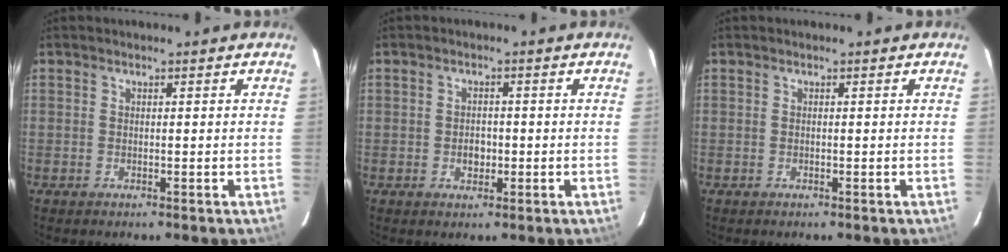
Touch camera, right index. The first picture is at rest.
{"total": 2.3, "force": [-0.6, 1.9, 1.2], "torque": [-0.023, 0.005, -0.007]}
{"total": 0.0}